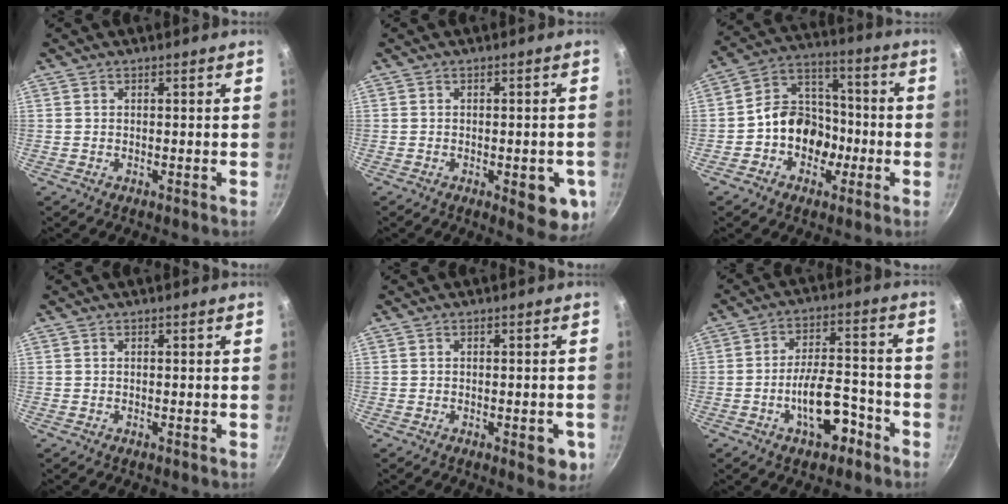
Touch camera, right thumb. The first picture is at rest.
{"total": 7.3, "force": [-2.5, 2.9, 6.3], "torque": [-0.056, 0.002, -0.022]}
{"total": 12.3, "force": [-2.8, 9.8, 6.9], "torque": [-0.070, 0.048, -0.057]}
{"total": 0.0}
{"total": 3.8, "force": [-1.4, 1.6, 3.2], "torque": [-0.022, 0.003, -0.011]}
{"total": 10.1, "force": [-4.6, 4.8, 7.6], "torque": [-0.116, 0.043, -0.074]}